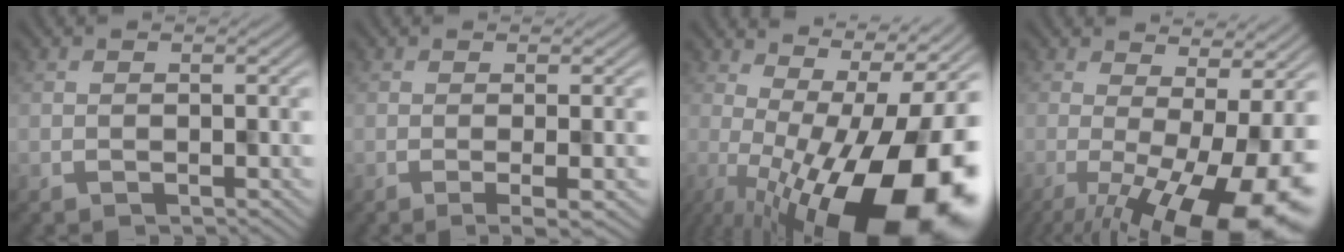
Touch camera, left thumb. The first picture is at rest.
{"total": 3.7, "force": [-1.2, 0.6, 3.4], "torque": [-0.045, 0.006, -0.018]}
{"total": 19.4, "force": [-4.4, 7.6, 17.3], "torque": [-0.236, -0.009, -0.066]}
{"total": 14.2, "force": [-4.6, 4.5, 12.7], "torque": [-0.179, -0.019, -0.054]}